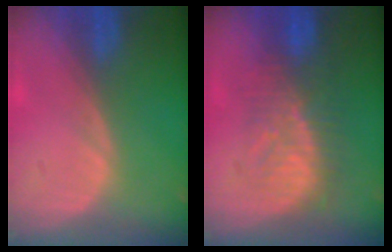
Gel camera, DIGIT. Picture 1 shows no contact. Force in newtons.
{"total": 8.1, "press": 7.9, "slide": 1.7}